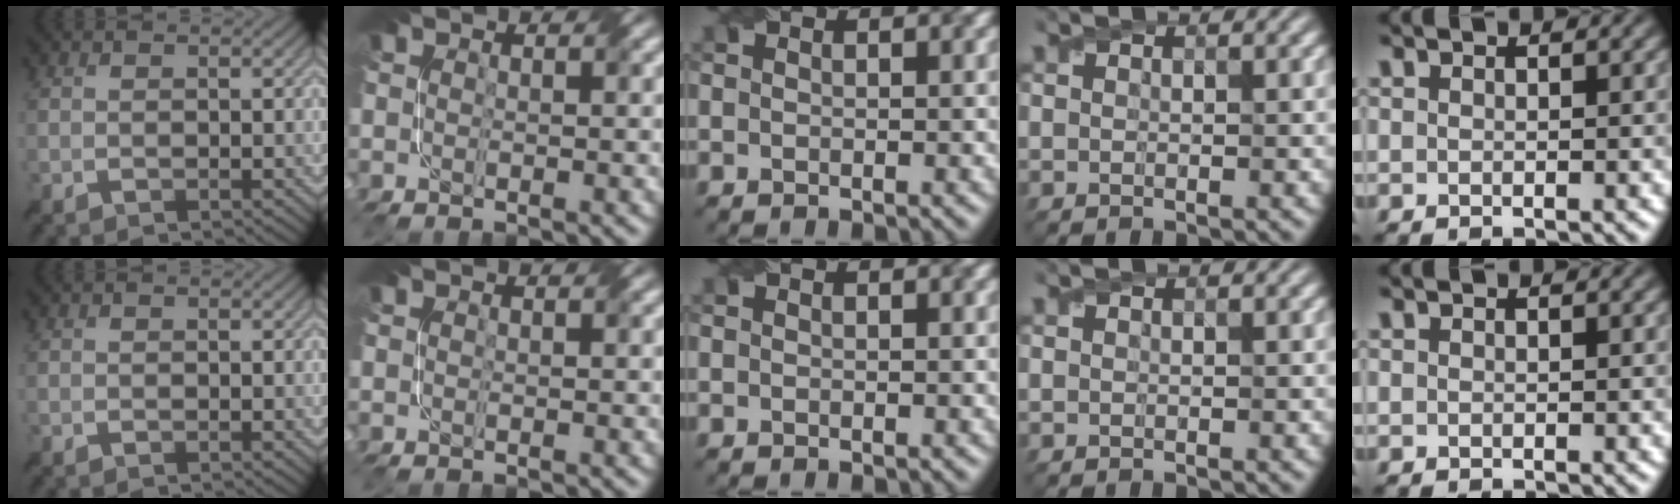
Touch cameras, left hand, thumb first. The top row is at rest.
{}